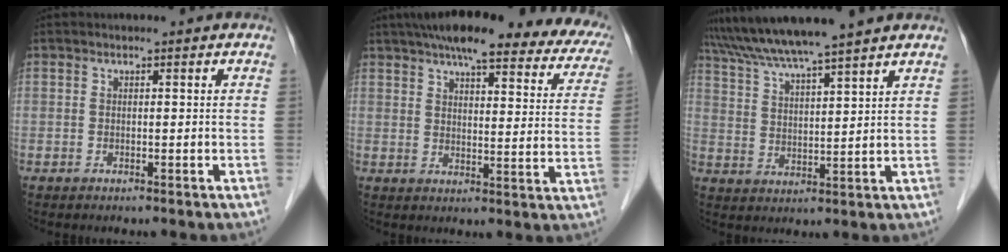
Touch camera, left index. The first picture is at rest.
{"total": 25.3, "force": [19.9, 5.7, 14.5], "torque": [-0.199, 0.030, 0.232]}
{"total": 12.1, "force": [10.6, -1.0, 5.8], "torque": [-0.108, 0.023, 0.176]}